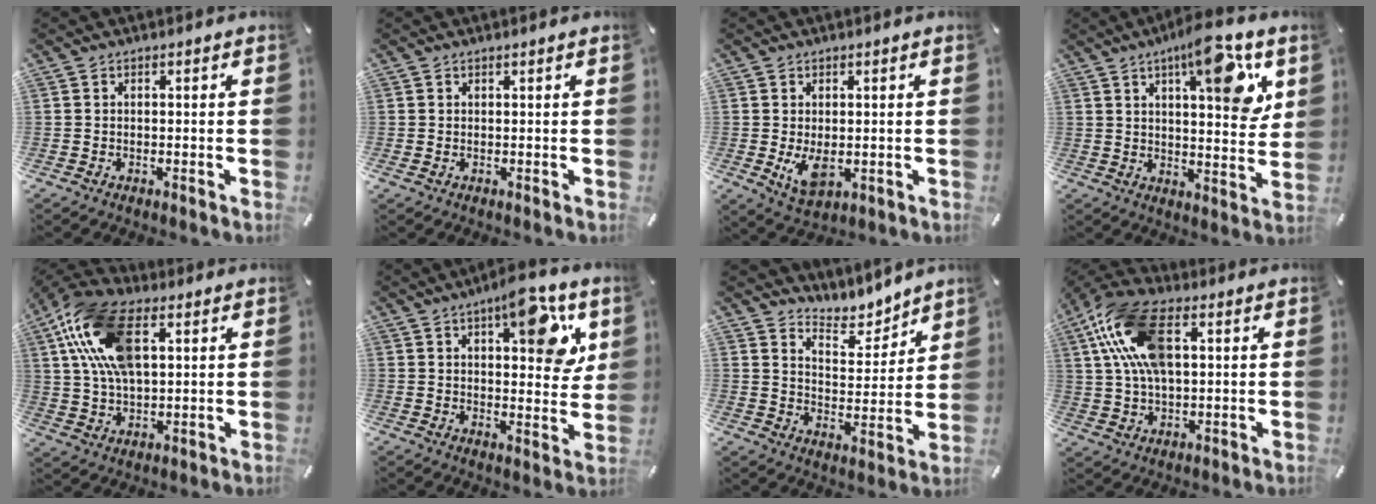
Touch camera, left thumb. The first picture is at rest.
{"total": 0.6, "force": [0.4, 0.0, 0.4], "torque": [-0.008, -0.002, 0.008]}
{"total": 5.7, "force": [-0.1, 3.5, 4.5], "torque": [-0.091, -0.010, -0.005]}
{"total": 14.7, "force": [7.4, 4.6, 11.8], "torque": [-0.156, -0.040, 0.114]}
{"total": 17.0, "force": [6.4, 9.4, 12.6], "torque": [-0.294, -0.002, 0.111]}
{"total": 13.4, "force": [6.8, 5.5, 10.2], "torque": [-0.118, -0.037, 0.105]}
{"total": 7.7, "force": [6.8, 3.5, -0.4], "torque": [0.003, -0.078, 0.121]}
{"total": 15.5, "force": [5.3, 8.4, 12.0], "torque": [-0.265, 0.007, 0.095]}